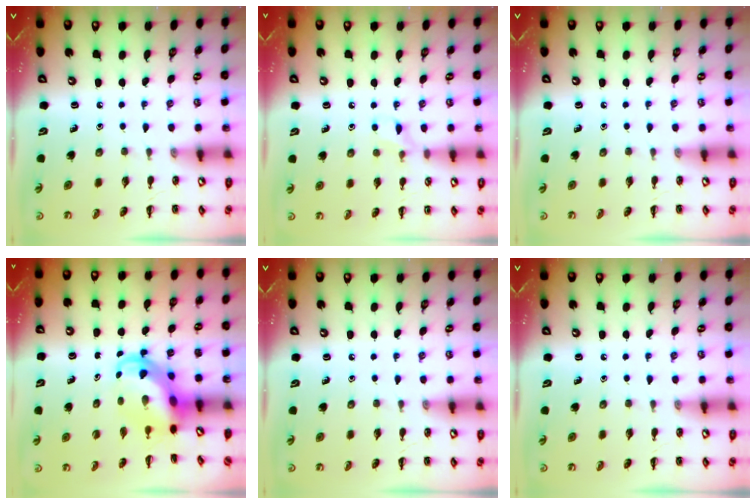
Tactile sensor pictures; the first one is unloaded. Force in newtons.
{"total": 4.8, "press": 4.5, "slide": 1.7}
{"total": 0.0}
{"total": 6.4, "press": 6.4, "slide": 0.9}
{"total": 0.0}
{"total": 0.0}